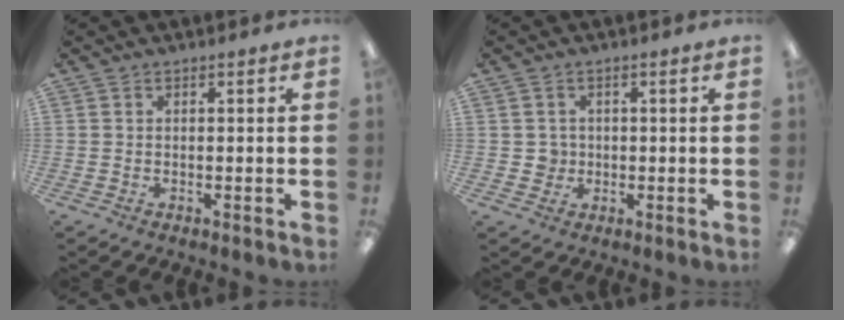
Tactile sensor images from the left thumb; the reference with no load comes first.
{"total": 2.8, "force": [0.1, 2.8, 0.4], "torque": [-0.004, 0.001, -0.003]}